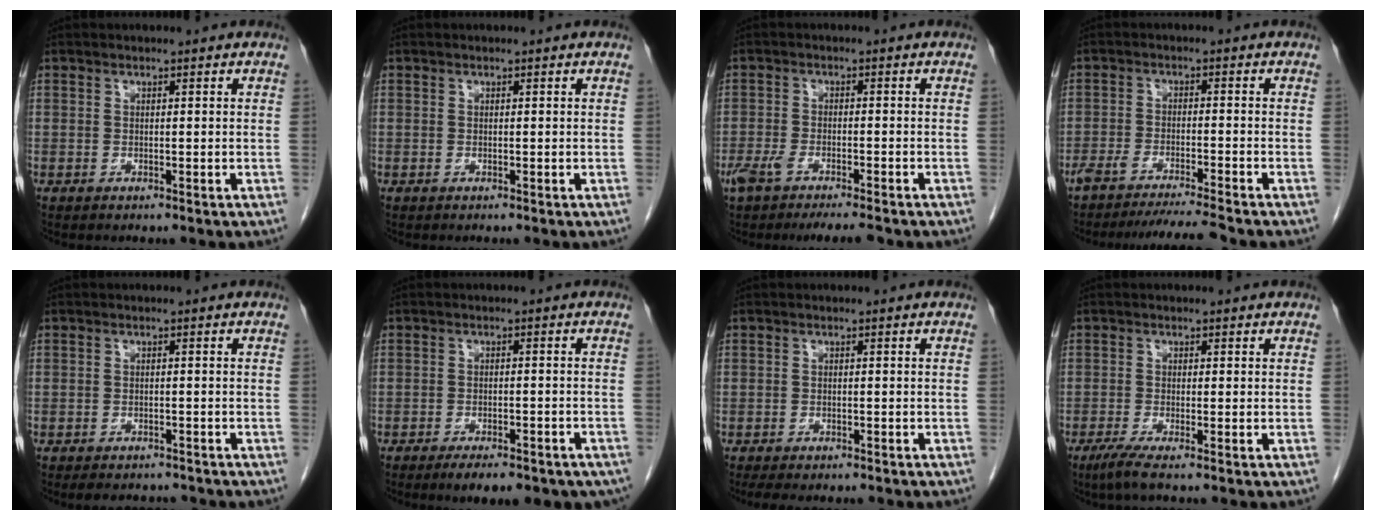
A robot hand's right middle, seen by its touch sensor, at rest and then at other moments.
{"total": 0.0}
{"total": 8.1, "force": [-6.3, 1.3, 4.8], "torque": [-0.076, -0.010, -0.098]}
{"total": 8.1, "force": [-7.4, -1.3, 3.1], "torque": [-0.029, -0.015, -0.118]}
{"total": 5.4, "force": [-4.8, 1.9, 1.5], "torque": [-0.014, -0.001, -0.062]}
{"total": 10.4, "force": [-7.9, 3.4, 5.7], "torque": [-0.056, 0.002, -0.098]}
{"total": 5.8, "force": [-4.9, 1.9, 2.6], "torque": [-0.031, -0.007, -0.068]}
{"total": 2.6, "force": [-1.7, -0.2, 2.0], "torque": [-0.045, -0.011, -0.037]}